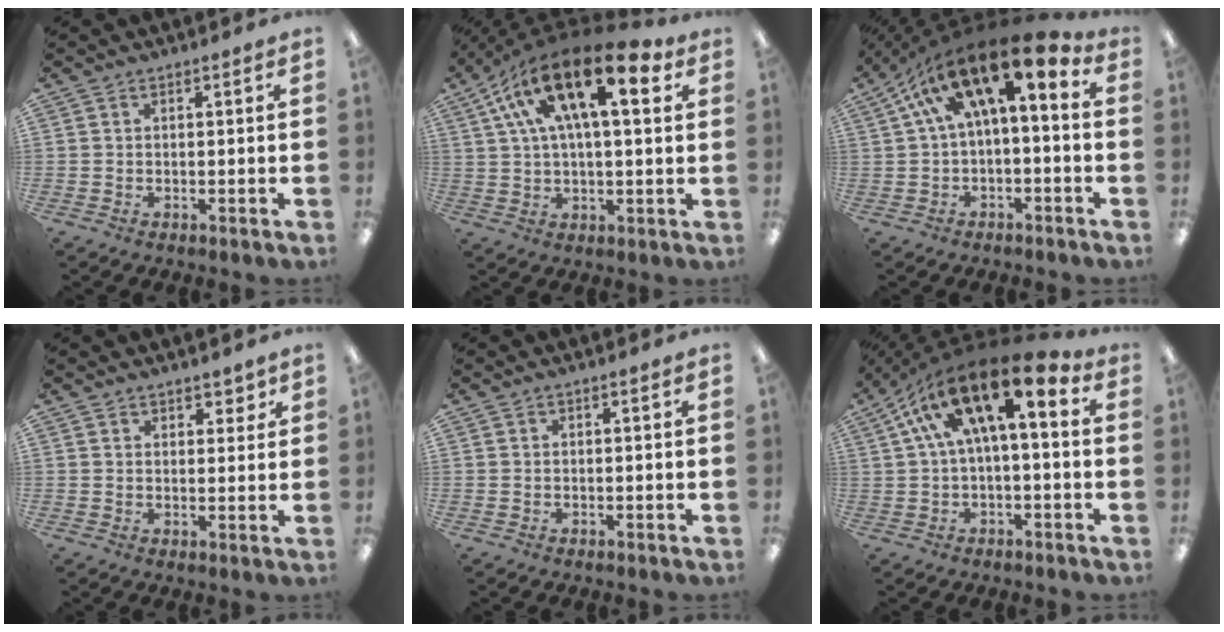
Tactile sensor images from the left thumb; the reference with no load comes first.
{"total": 20.8, "force": [9.5, 8.4, 16.4], "torque": [-0.294, -0.027, 0.152]}
{"total": 16.1, "force": [6.5, 6.2, 13.4], "torque": [-0.235, -0.033, 0.105]}
{"total": 3.1, "force": [2.6, 1.5, 0.5], "torque": [0.003, -0.009, 0.046]}
{"total": 0.0}
{"total": 17.6, "force": [7.5, 6.5, 14.6], "torque": [-0.266, -0.040, 0.117]}